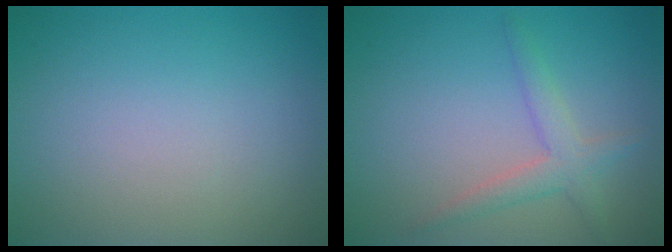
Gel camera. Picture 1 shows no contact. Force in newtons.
{"total": 2.4, "press": 2.4, "slide": 0.1}